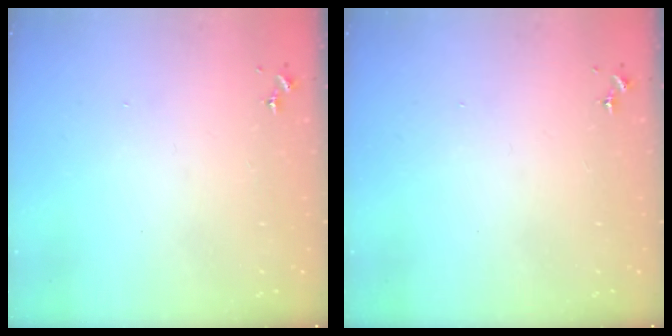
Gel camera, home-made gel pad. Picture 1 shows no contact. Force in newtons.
{"total": 0.0}